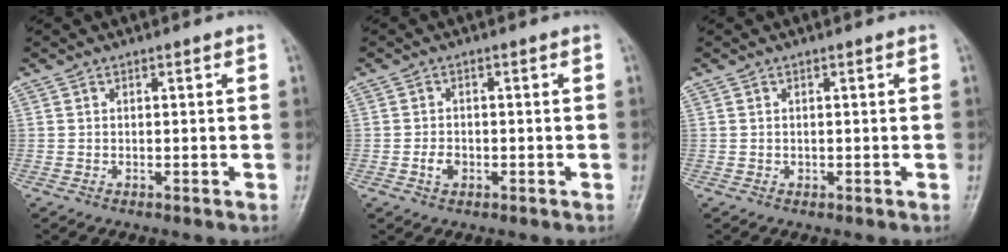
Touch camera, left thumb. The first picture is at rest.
{"total": 2.4, "force": [-0.8, 1.8, 1.4], "torque": [-0.020, 0.005, -0.015]}
{"total": 0.0}